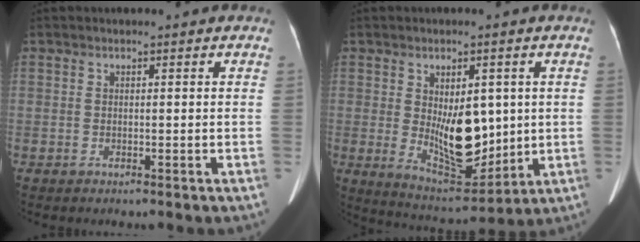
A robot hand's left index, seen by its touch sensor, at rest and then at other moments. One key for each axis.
{"total": 11.0, "fx": 0.3, "fy": 5.0, "fz": 9.8, "tx": -0.160, "ty": -0.009, "tz": 0.026}